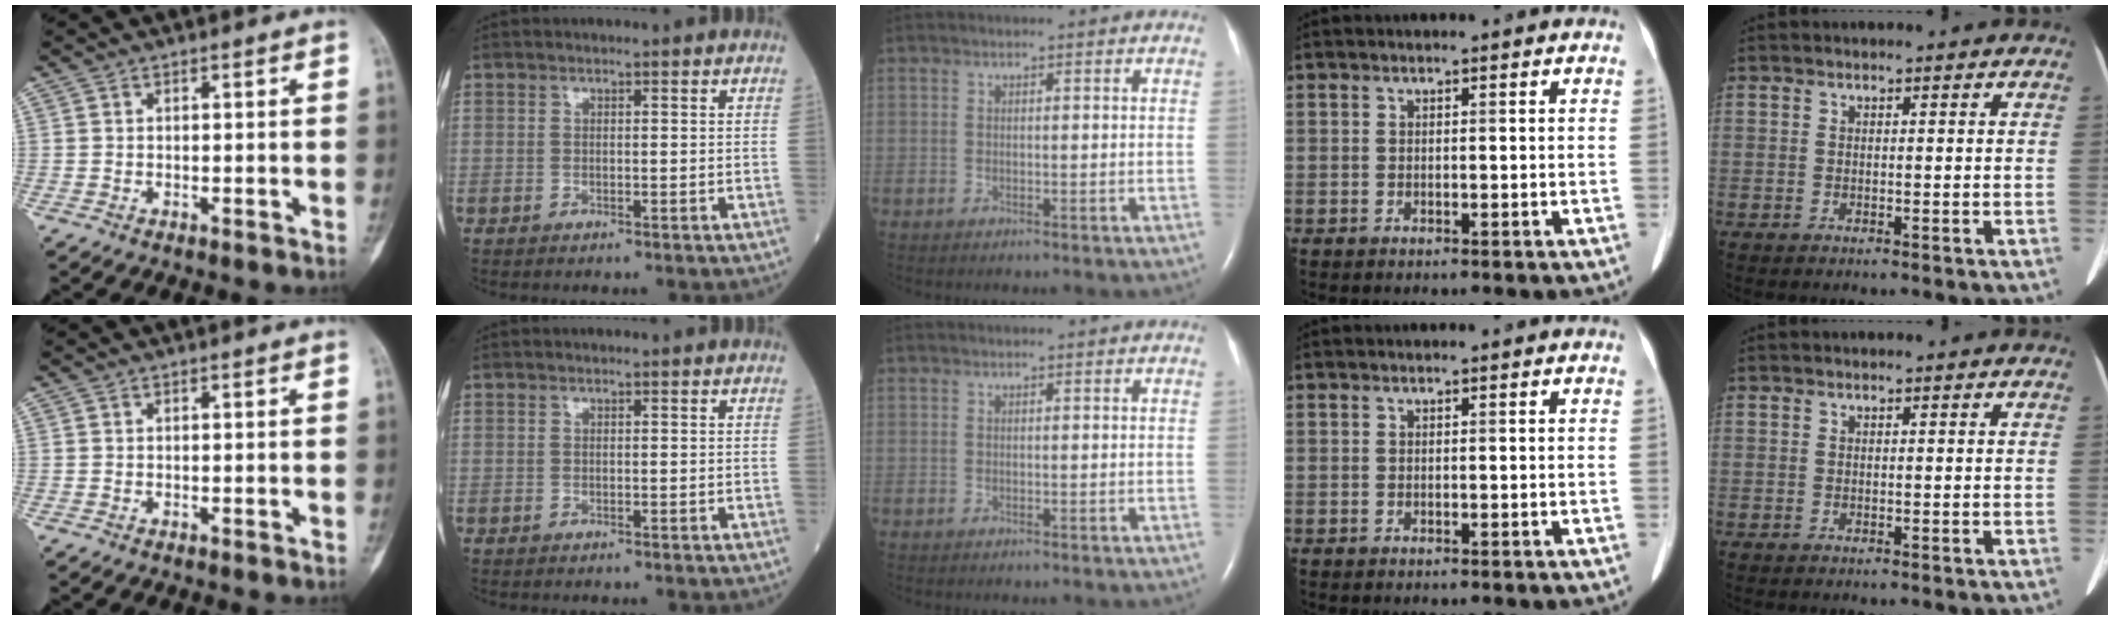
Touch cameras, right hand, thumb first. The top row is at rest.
{}